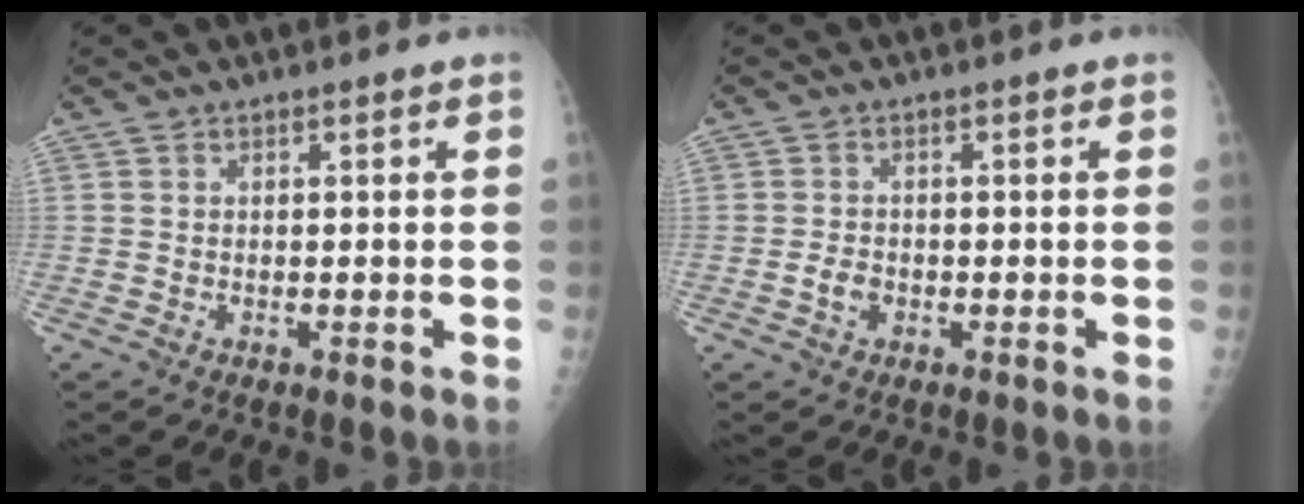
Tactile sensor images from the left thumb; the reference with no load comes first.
{"total": 2.3, "force": [-0.8, 1.7, 1.3], "torque": [-0.018, 0.005, -0.015]}